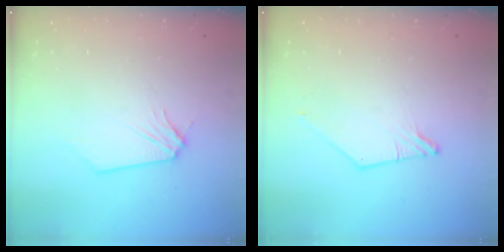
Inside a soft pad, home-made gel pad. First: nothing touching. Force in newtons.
{"total": 1.3, "press": 1.3, "slide": 0.2}